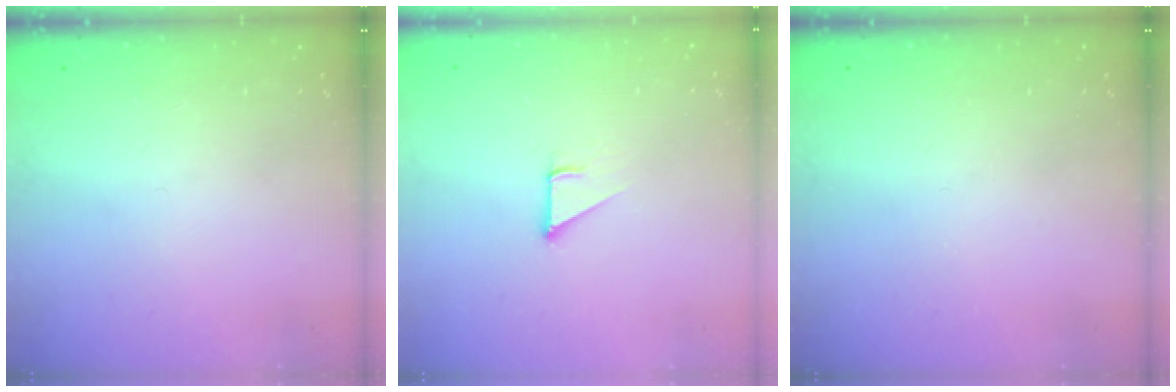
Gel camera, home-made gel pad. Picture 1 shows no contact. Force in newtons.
{"total": 1.6, "press": 1.6, "slide": 0.2}
{"total": 0.0}